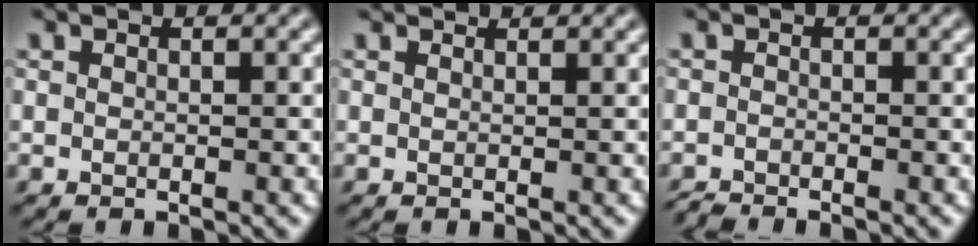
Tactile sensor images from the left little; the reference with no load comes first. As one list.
[{"total": 1.6, "force": [1.5, 0.0, 0.3], "torque": [-0.017, 0.008, 0.023]}, {"total": 1.2, "force": [-1.2, 0.0, -0.1], "torque": [0.000, 0.000, -0.030]}]